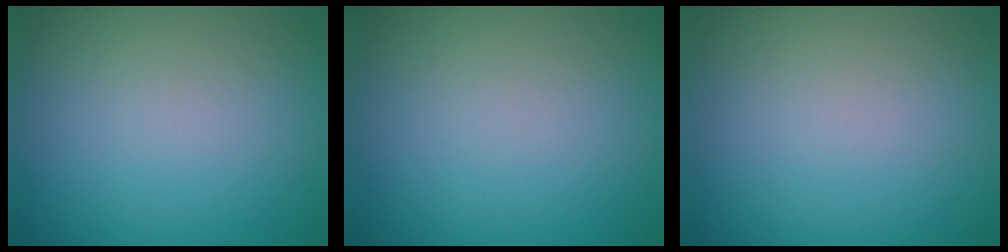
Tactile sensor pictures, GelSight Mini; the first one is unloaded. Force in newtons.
{"total": 0.0}
{"total": 0.0}